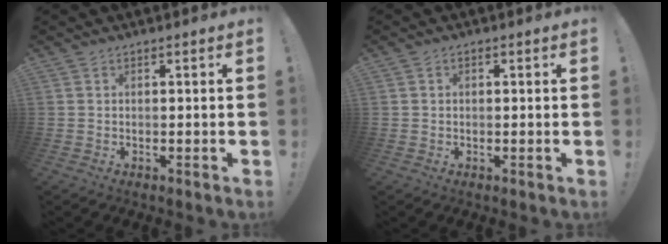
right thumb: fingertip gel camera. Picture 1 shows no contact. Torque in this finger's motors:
{"motor_torque": [-0.24, -0.01, -0.15, 0.11, 0.06]}